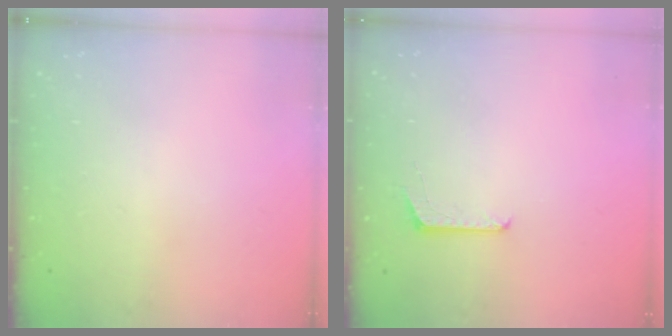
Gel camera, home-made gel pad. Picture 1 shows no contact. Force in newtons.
{"total": 6.1, "press": 6.1, "slide": 0.6}